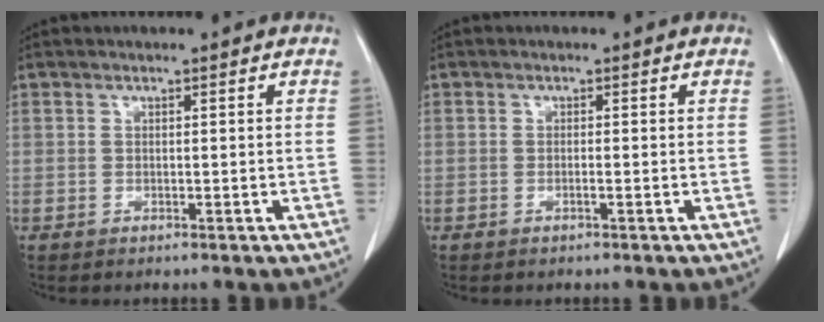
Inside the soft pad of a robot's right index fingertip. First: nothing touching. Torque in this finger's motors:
{"motor_torque": [-0.08, -0.02, -0.04, -0.01]}